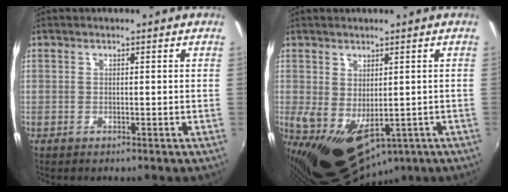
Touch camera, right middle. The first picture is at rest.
{"total": 9.3, "force": [-1.5, 5.6, 7.3], "torque": [-0.127, -0.038, -0.009]}